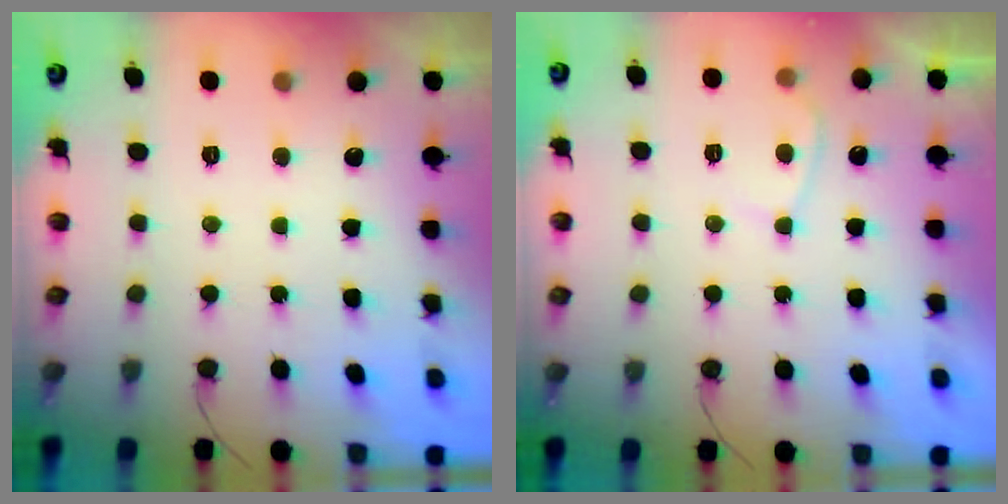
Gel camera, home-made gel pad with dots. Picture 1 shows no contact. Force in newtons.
{"total": 2.7, "press": 2.6, "slide": 0.6}